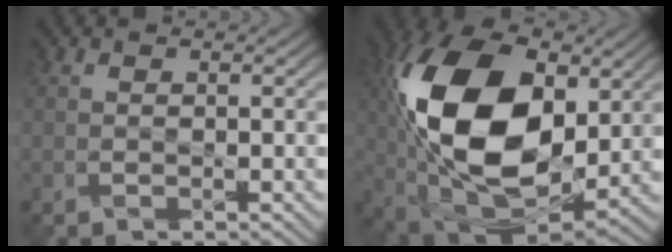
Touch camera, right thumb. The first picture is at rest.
{"total": 19.8, "force": [2.8, 11.9, 15.6], "torque": [-0.335, 0.013, 0.043]}